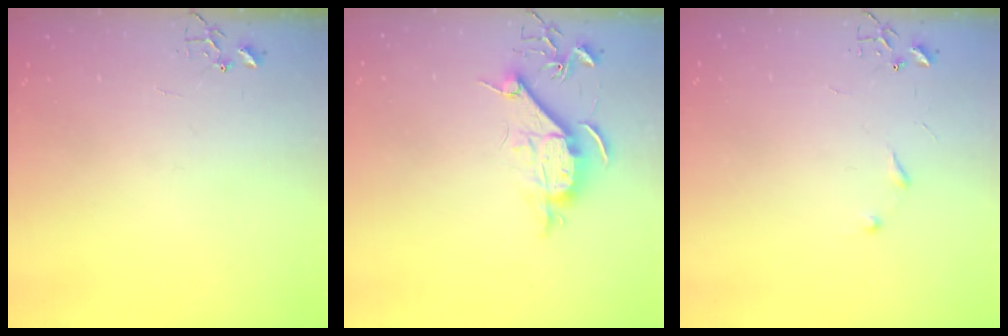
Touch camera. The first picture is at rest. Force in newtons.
{"total": 9.3, "press": 9.2, "slide": 1.1}
{"total": 6.0, "press": 6.0, "slide": 0.6}